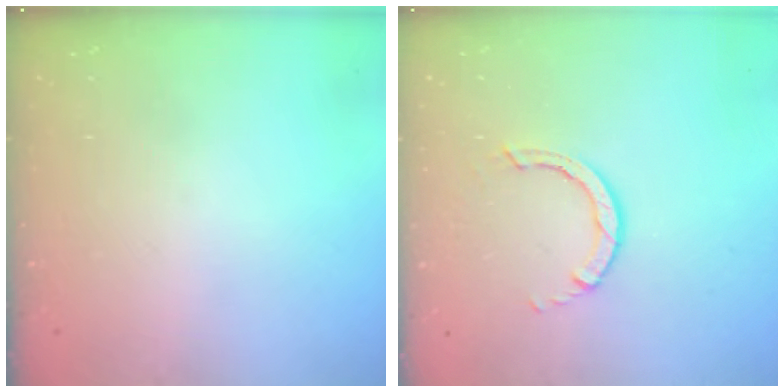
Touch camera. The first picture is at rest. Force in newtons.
{"total": 2.8, "press": 2.8, "slide": 0.2}